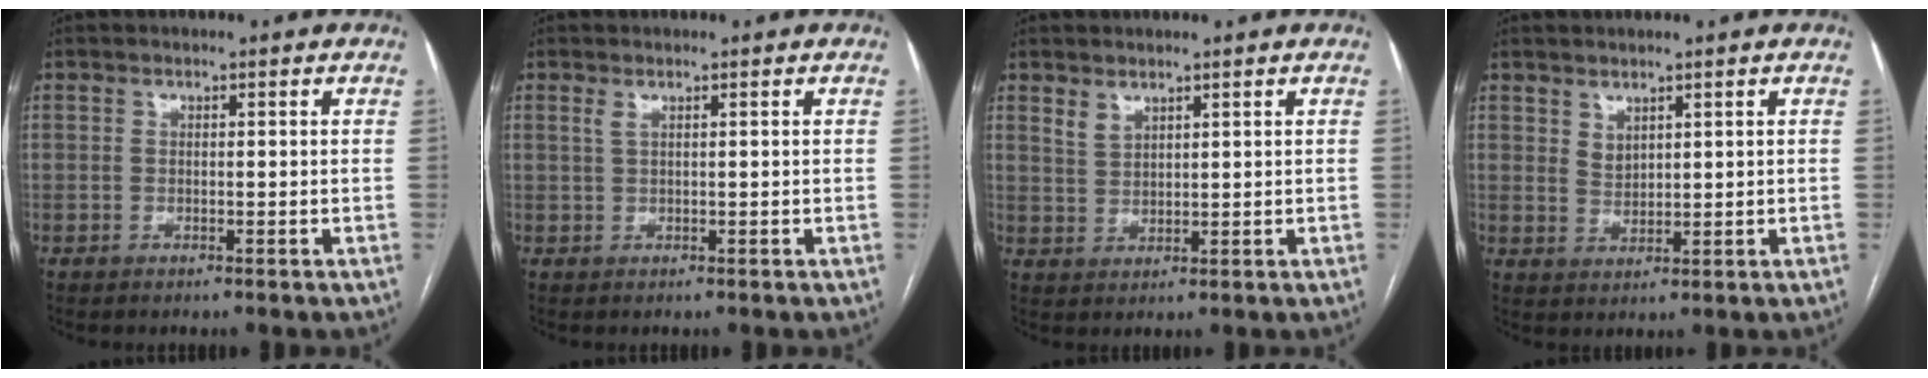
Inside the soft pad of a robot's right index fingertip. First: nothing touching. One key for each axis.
{"total": 1.0, "fx": 0.6, "fy": 0.1, "fz": 0.8, "tx": -0.025, "ty": 0.005, "tz": 0.014}
{"total": 2.5, "fx": 2.0, "fy": 1.1, "fz": 0.9, "tx": -0.020, "ty": -0.002, "tz": 0.047}
{"total": 2.3, "fx": 1.6, "fy": 1.3, "fz": 1.0, "tx": -0.017, "ty": -0.004, "tz": 0.040}